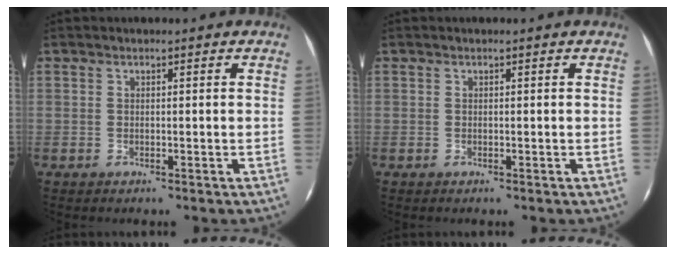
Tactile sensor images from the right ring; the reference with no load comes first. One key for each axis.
{"total": 0.0}